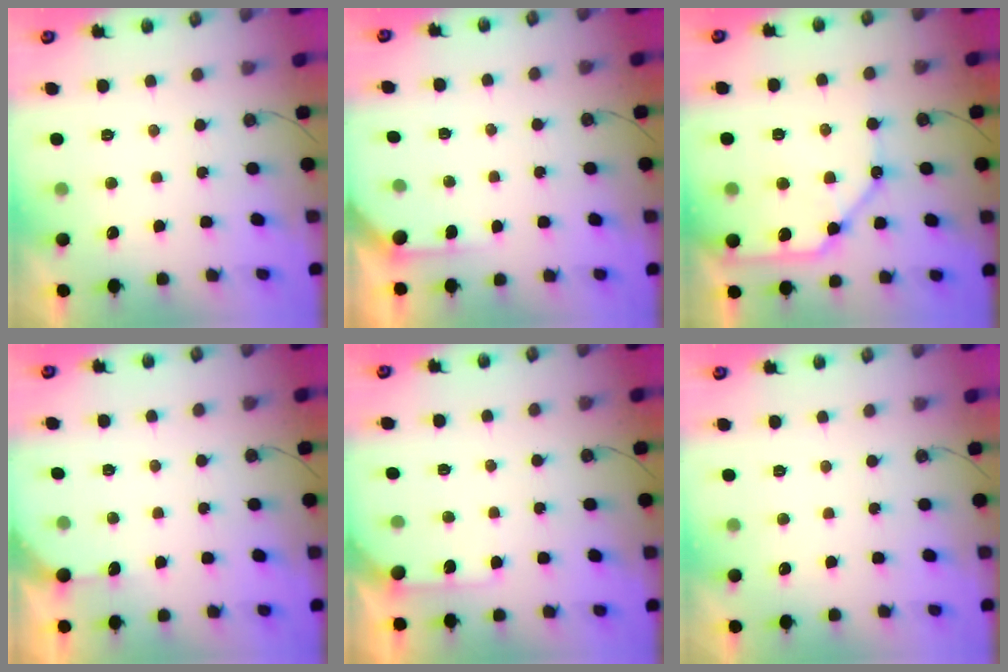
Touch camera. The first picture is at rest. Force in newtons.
{"total": 2.9, "press": 2.9, "slide": 0.2}
{"total": 14.1, "press": 13.9, "slide": 1.8}
{"total": 2.3, "press": 2.3, "slide": 0.3}
{"total": 6.1, "press": 6.1, "slide": 0.4}
{"total": 0.0}